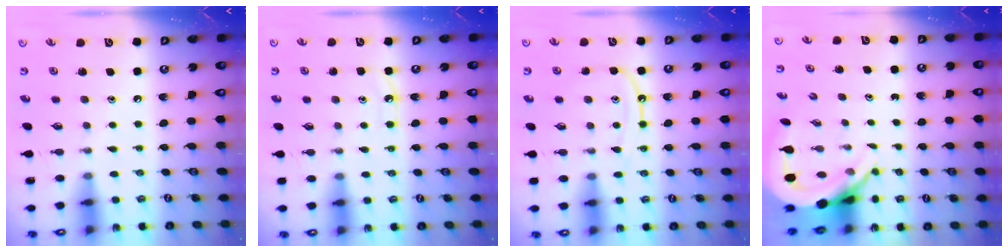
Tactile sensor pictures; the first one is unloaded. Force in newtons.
{"total": 5.5, "press": 5.4, "slide": 0.7}
{"total": 9.8, "press": 9.7, "slide": 0.9}
{"total": 6.3, "press": 6.3, "slide": 0.9}